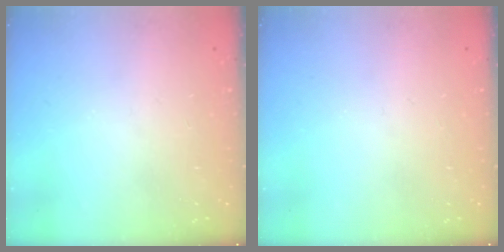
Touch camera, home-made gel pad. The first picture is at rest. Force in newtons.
{"total": 0.0}